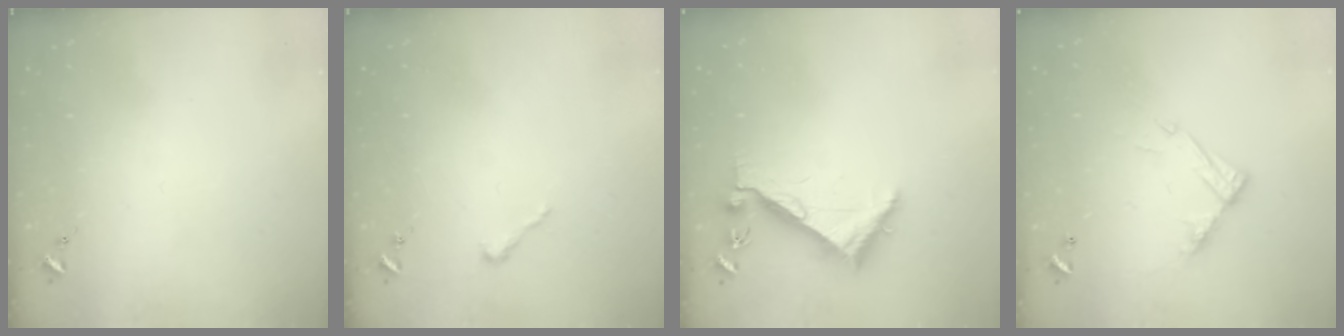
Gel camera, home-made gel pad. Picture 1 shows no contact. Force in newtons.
{"total": 2.5, "press": 2.5, "slide": 0.2}
{"total": 6.2, "press": 6.2, "slide": 0.7}
{"total": 11.5, "press": 11.4, "slide": 0.8}